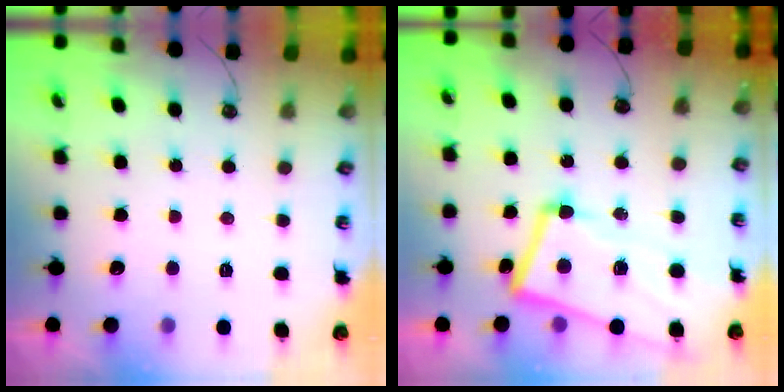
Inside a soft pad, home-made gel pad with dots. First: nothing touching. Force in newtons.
{"total": 10.1, "press": 9.8, "slide": 2.3}